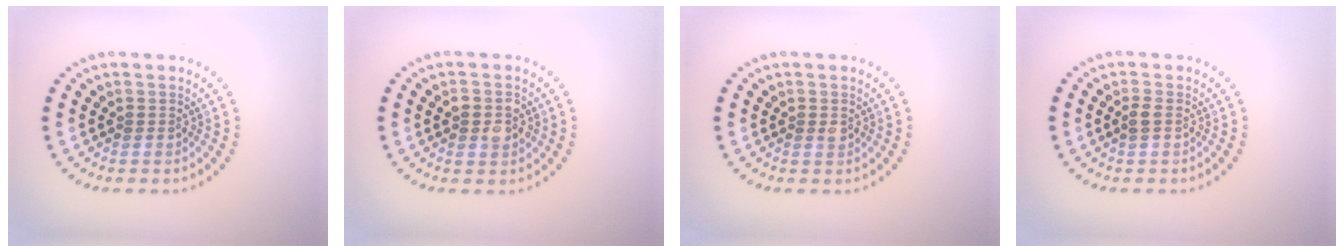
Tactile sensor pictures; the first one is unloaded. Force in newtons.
{"total": 2.9, "press": 2.9, "slide": 0.1}
{"total": 0.5, "press": 0.4, "slide": 0.3}
{"total": 0.8, "press": 0.8, "slide": 0.2}